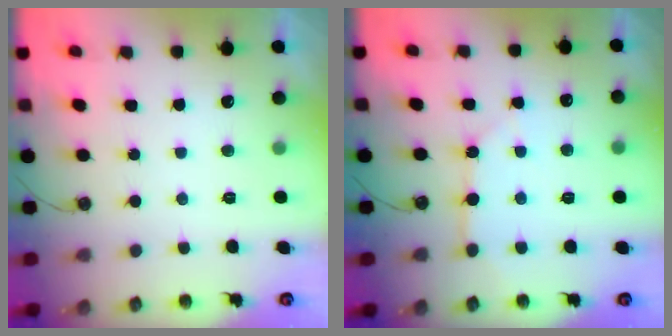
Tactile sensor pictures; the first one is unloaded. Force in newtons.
{"total": 4.0, "press": 3.9, "slide": 0.5}